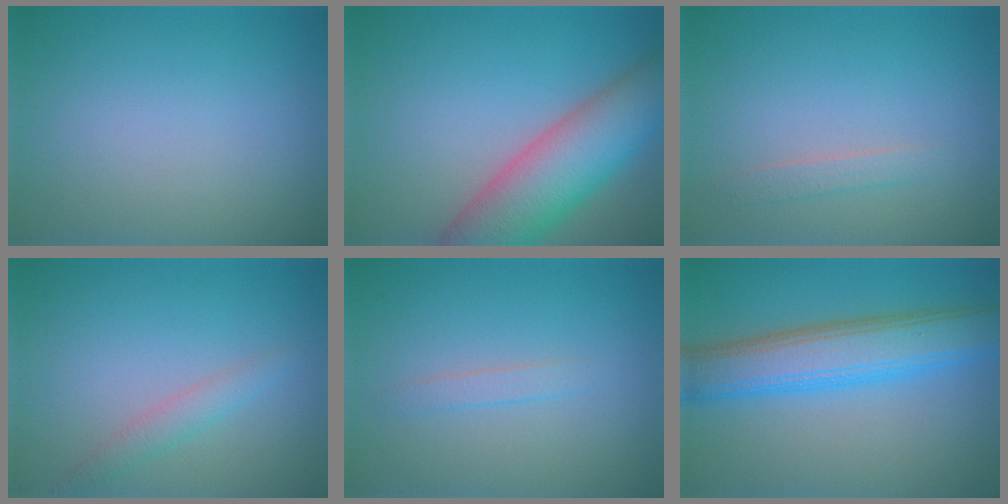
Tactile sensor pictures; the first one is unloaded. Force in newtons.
{"total": 9.3, "press": 9.3, "slide": 0.7}
{"total": 1.2, "press": 1.2, "slide": 0.1}
{"total": 1.7, "press": 1.7, "slide": 0.0}
{"total": 1.1, "press": 1.1, "slide": 0.0}
{"total": 7.4, "press": 7.4, "slide": 0.2}